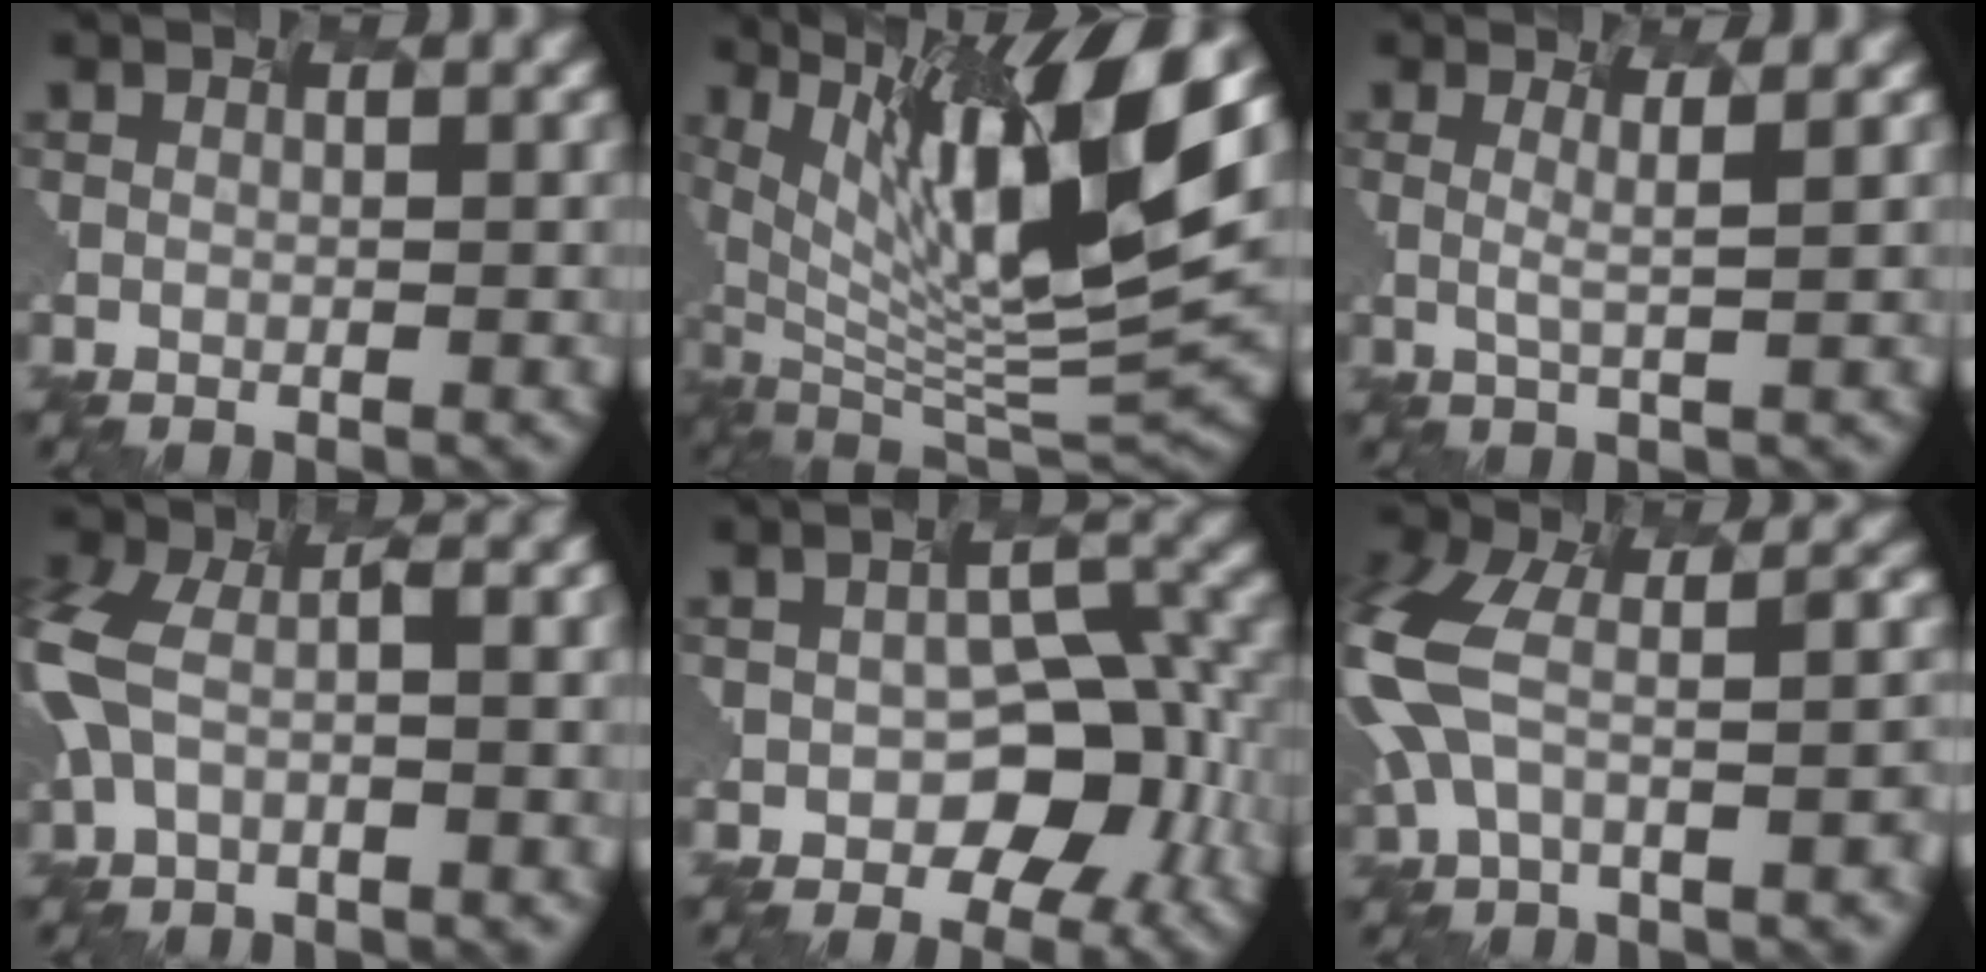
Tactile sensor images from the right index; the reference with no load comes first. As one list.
[{"total": 13.8, "force": [5.6, 4.2, 11.8], "torque": [-0.215, 0.003, 0.109]}, {"total": 1.3, "force": [0.1, -0.2, 1.2], "torque": [-0.032, -0.003, 0.013]}, {"total": 9.1, "force": [-3.1, 4.6, 7.2], "torque": [-0.181, 0.002, -0.045]}, {"total": 6.3, "force": [-2.3, 3.9, 4.3], "torque": [-0.065, -0.006, -0.022]}, {"total": 9.8, "force": [-2.7, 4.9, 8.1], "torque": [-0.186, -0.003, -0.044]}]